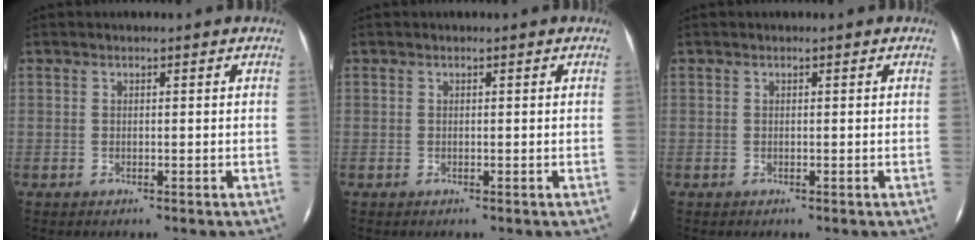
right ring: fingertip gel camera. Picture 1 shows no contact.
{"total": 0.0}
{"total": 0.0}